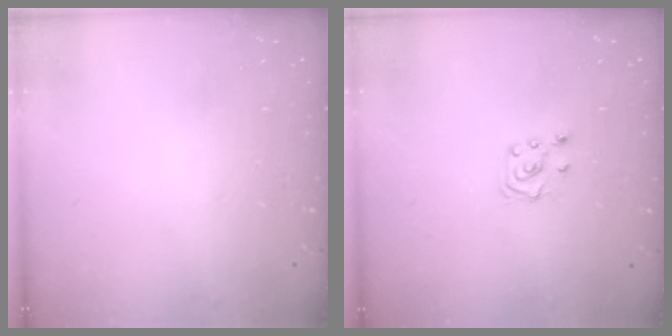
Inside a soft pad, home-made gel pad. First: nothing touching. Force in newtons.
{"total": 5.1, "press": 5.1, "slide": 0.5}